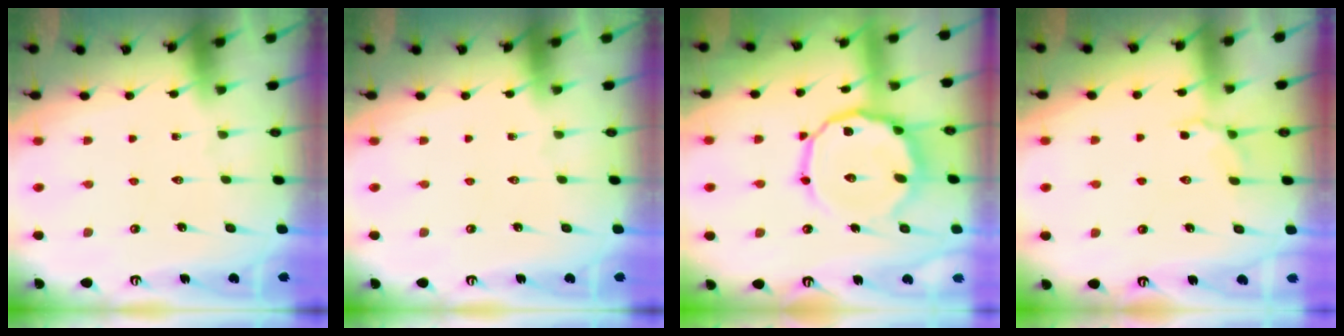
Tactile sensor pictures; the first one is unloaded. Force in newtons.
{"total": 0.0}
{"total": 13.6, "press": 13.4, "slide": 1.9}
{"total": 5.6, "press": 5.2, "slide": 2.0}